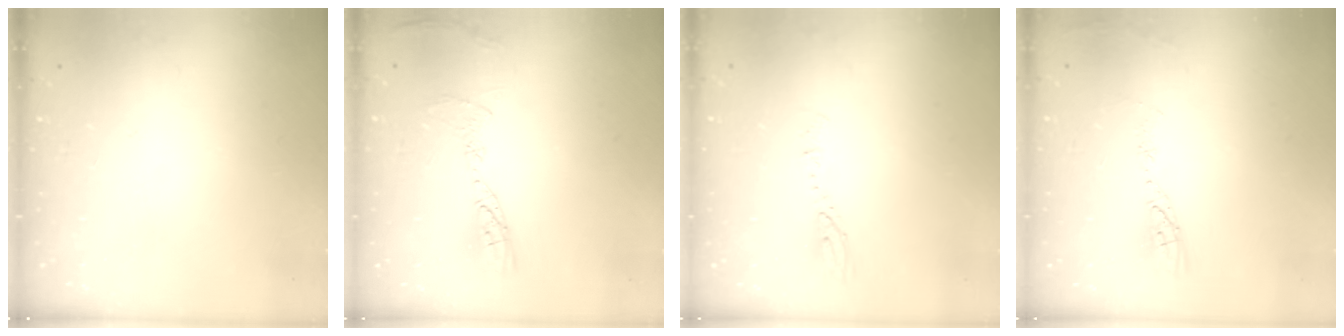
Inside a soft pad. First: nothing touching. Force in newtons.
{"total": 9.3, "press": 9.3, "slide": 0.9}
{"total": 3.8, "press": 3.8, "slide": 0.4}
{"total": 5.9, "press": 5.8, "slide": 0.7}